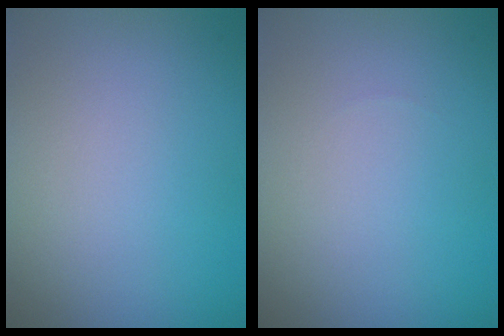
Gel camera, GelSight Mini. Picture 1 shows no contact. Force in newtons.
{"total": 0.0}